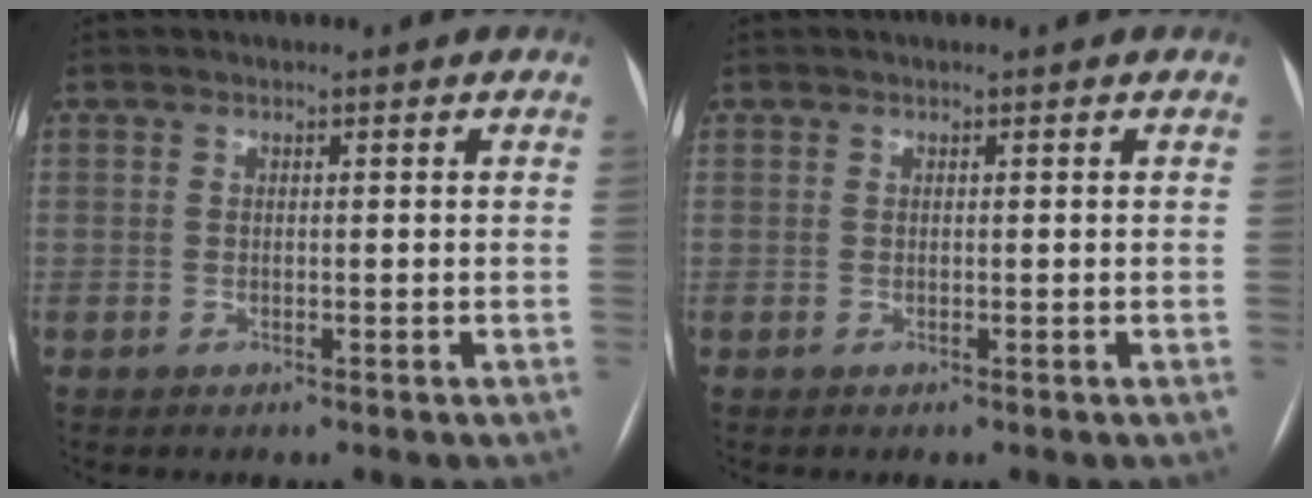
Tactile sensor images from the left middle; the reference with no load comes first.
{"total": 0.0}